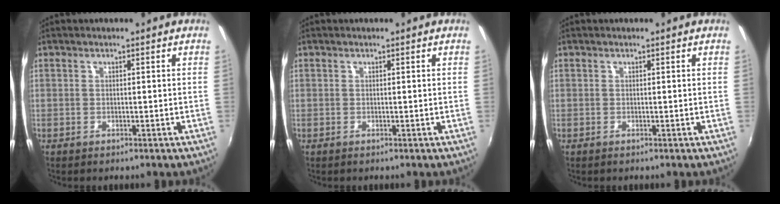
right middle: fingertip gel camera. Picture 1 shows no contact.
{"total": 0.0}
{"total": 0.0}